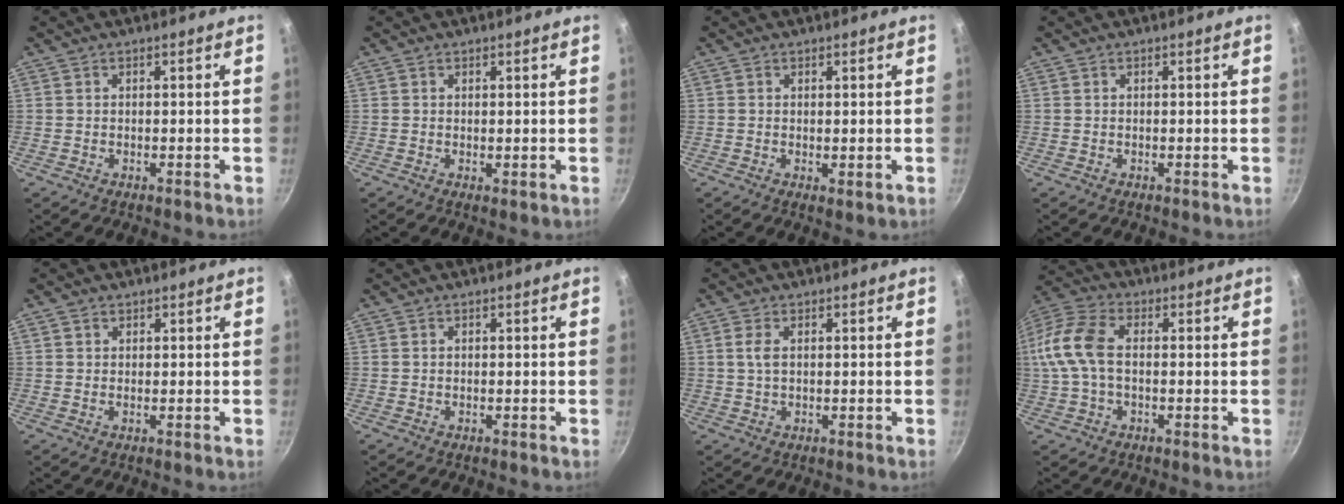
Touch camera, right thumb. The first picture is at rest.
{"total": 0.7, "force": [0.4, 0.3, 0.5], "torque": [-0.007, -0.010, 0.003]}
{"total": 1.2, "force": [0.4, 0.6, 0.9], "torque": [-0.015, -0.009, 0.004]}
{"total": 0.0}
{"total": 1.1, "force": [0.6, 0.8, 0.4], "torque": [-0.005, 0.003, 0.007]}
{"total": 0.0}
{"total": 2.6, "force": [0.6, 1.3, 2.1], "torque": [-0.045, 0.002, 0.011]}
{"total": 13.5, "force": [0.3, 8.4, 10.6], "torque": [-0.233, 0.028, -0.012]}